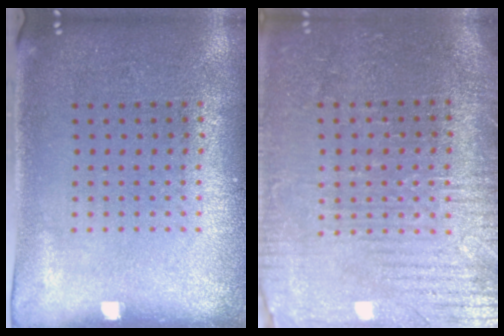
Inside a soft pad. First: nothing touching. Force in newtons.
{"total": 3.6, "press": 3.4, "slide": 1.2}